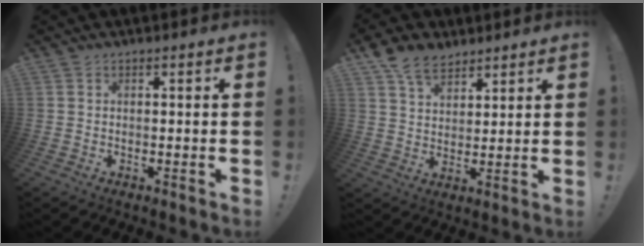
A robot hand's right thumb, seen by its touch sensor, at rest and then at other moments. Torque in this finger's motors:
{"motor_torque": [1.14, 1.49, 1.07, 0.83, 0.32]}